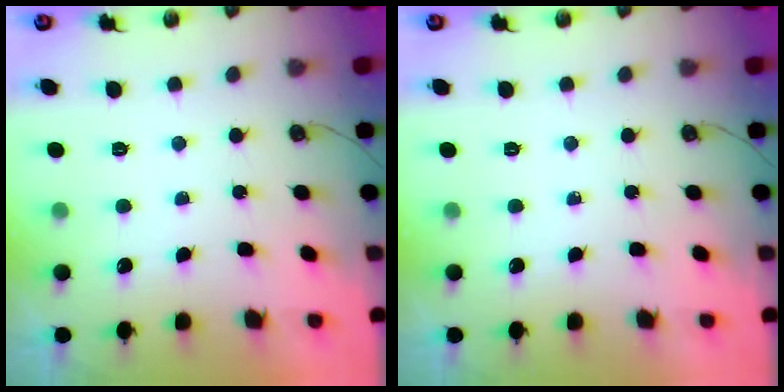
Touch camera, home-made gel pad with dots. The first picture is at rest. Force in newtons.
{"total": 0.0}